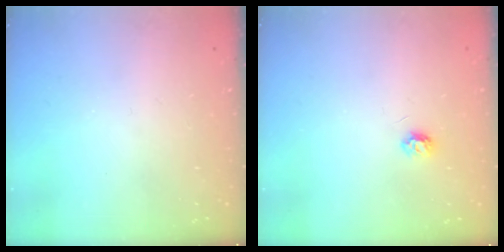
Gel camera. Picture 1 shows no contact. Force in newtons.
{"total": 4.3, "press": 4.3, "slide": 0.5}